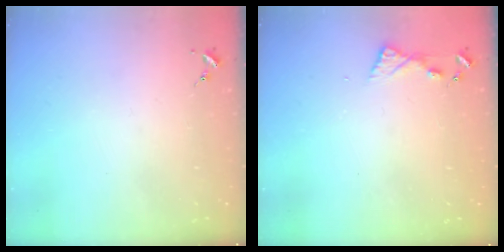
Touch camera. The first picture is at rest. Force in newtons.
{"total": 5.5, "press": 5.5, "slide": 0.4}